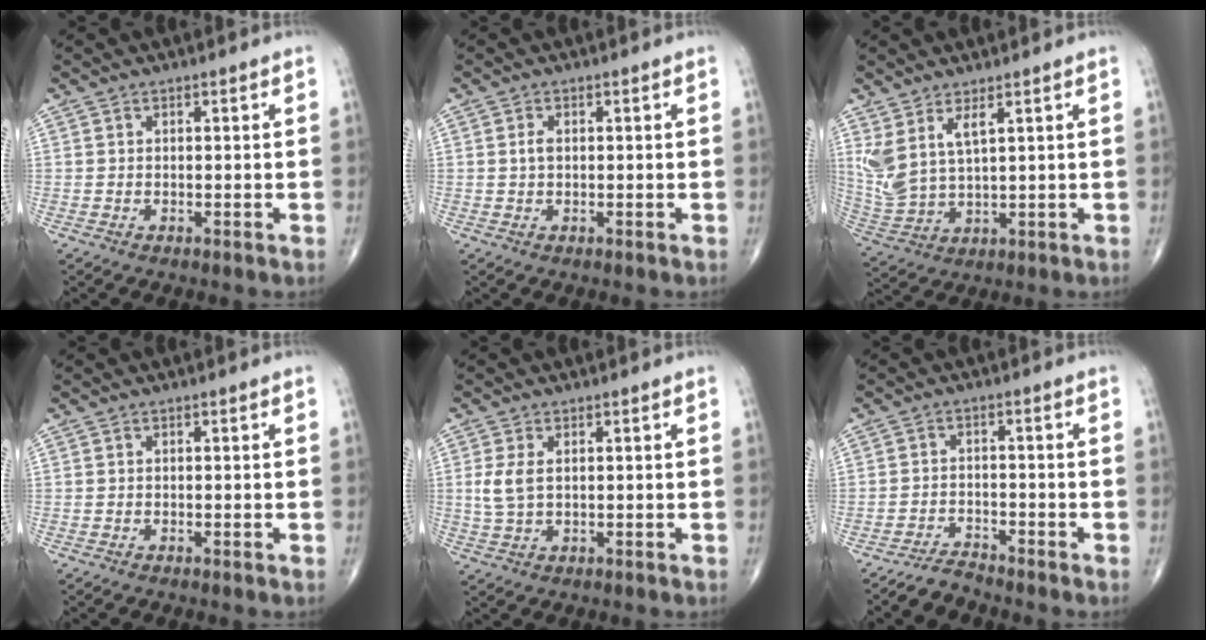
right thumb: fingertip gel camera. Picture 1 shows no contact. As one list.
[{"total": 1.5, "force": [0.2, 0.9, 1.2], "torque": [-0.023, 0.002, 0.002]}, {"total": 8.3, "force": [4.0, 3.1, 6.6], "torque": [-0.150, -0.022, 0.094]}, {"total": 0.0}, {"total": 4.1, "force": [0.7, 2.3, 3.3], "torque": [-0.082, 0.001, 0.016]}, {"total": 2.9, "force": [-2.9, 0.1, 0.0], "torque": [-0.002, 0.008, -0.057]}]